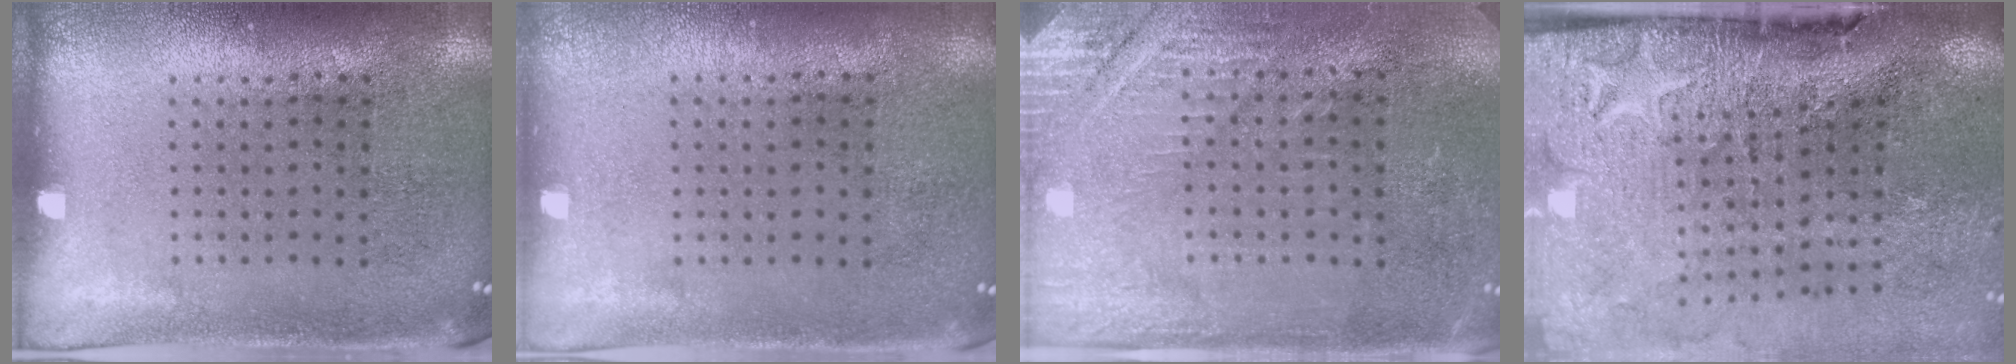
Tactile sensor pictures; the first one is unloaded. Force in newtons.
{"total": 0.0}
{"total": 2.9, "press": 2.9, "slide": 0.3}
{"total": 5.0, "press": 3.9, "slide": 3.1}